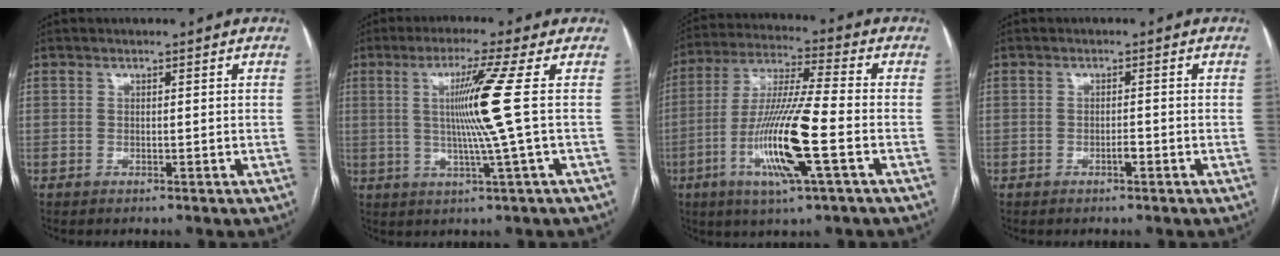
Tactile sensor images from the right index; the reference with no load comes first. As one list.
[{"total": 8.9, "force": [1.0, -2.9, 8.4], "torque": [-0.155, -0.003, 0.028]}, {"total": 15.0, "force": [-4.6, 0.4, 14.3], "torque": [-0.290, -0.014, -0.089]}, {"total": 1.1, "force": [-0.6, 0.2, 0.9], "torque": [-0.015, 0.001, -0.010]}]